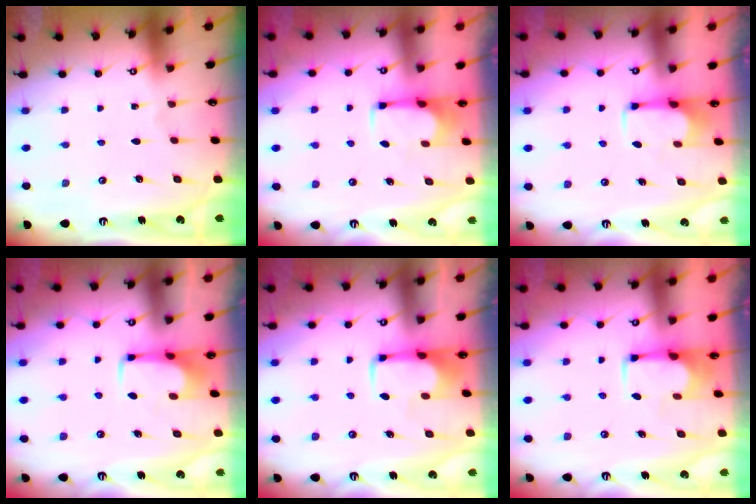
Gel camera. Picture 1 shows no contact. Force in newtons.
{"total": 6.4, "press": 6.4, "slide": 0.7}
{"total": 2.8, "press": 2.7, "slide": 0.9}
{"total": 1.7, "press": 1.6, "slide": 0.5}
{"total": 2.0, "press": 2.0, "slide": 0.4}
{"total": 1.6, "press": 1.5, "slide": 0.6}